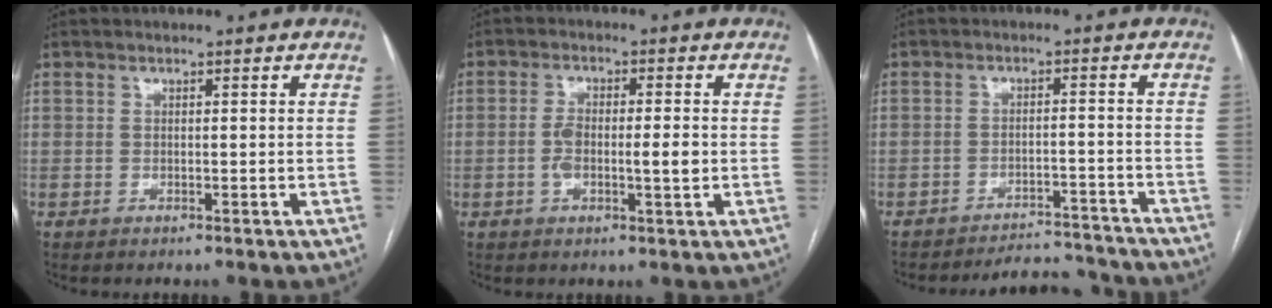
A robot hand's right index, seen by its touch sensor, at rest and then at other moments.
{"total": 5.4, "force": [-0.7, 1.4, 5.1], "torque": [-0.098, 0.006, -0.012]}
{"total": 9.4, "force": [-9.3, 1.3, 0.3], "torque": [0.007, 0.014, -0.122]}